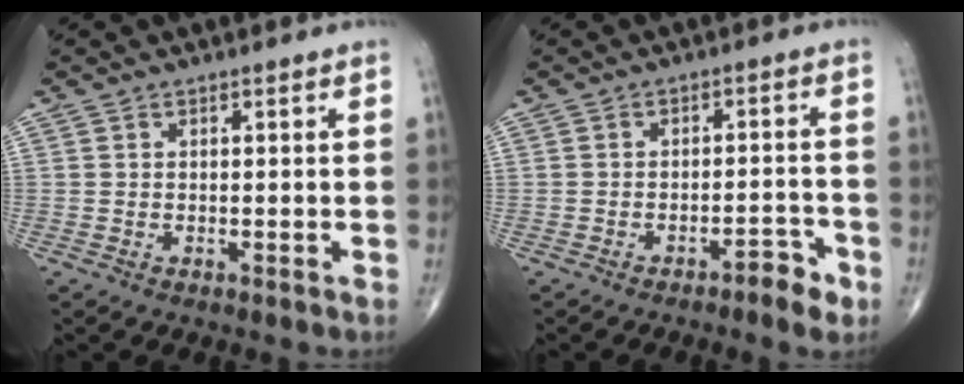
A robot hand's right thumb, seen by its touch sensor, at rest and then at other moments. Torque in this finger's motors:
{"motor_torque": [0.66, 0.92, -0.04, -0.17, 0.13]}